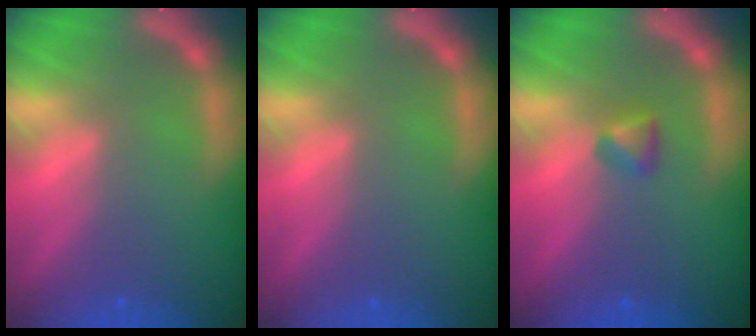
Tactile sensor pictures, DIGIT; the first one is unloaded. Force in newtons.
{"total": 0.0}
{"total": 1.4}